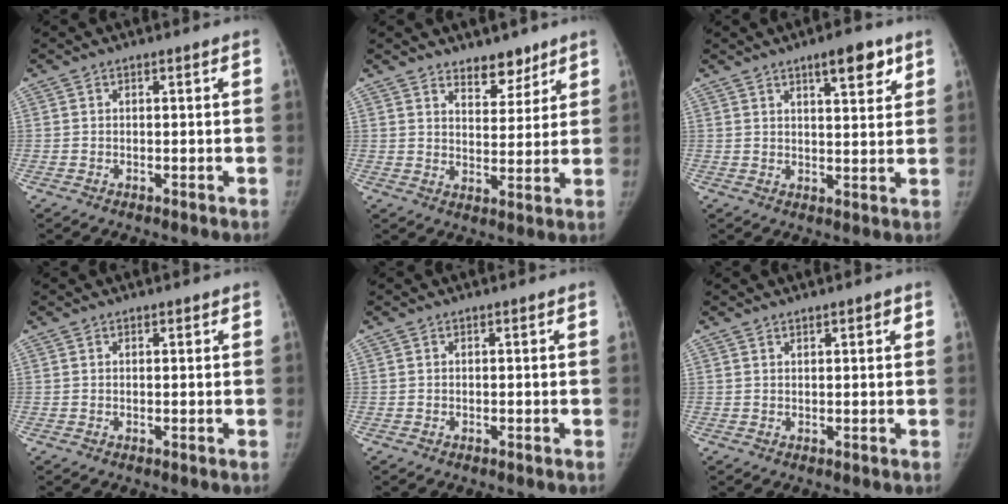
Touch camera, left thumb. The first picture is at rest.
{"total": 6.6, "force": [5.1, 3.3, 2.7], "torque": [-0.008, -0.037, 0.081]}
{"total": 7.2, "force": [4.3, 2.2, 5.3], "torque": [-0.059, -0.023, 0.061]}
{"total": 0.6, "force": [0.4, 0.3, 0.2], "torque": [-0.003, -0.003, 0.004]}
{"total": 0.0}
{"total": 1.8, "force": [1.2, 0.5, 1.3], "torque": [-0.014, -0.005, 0.017]}